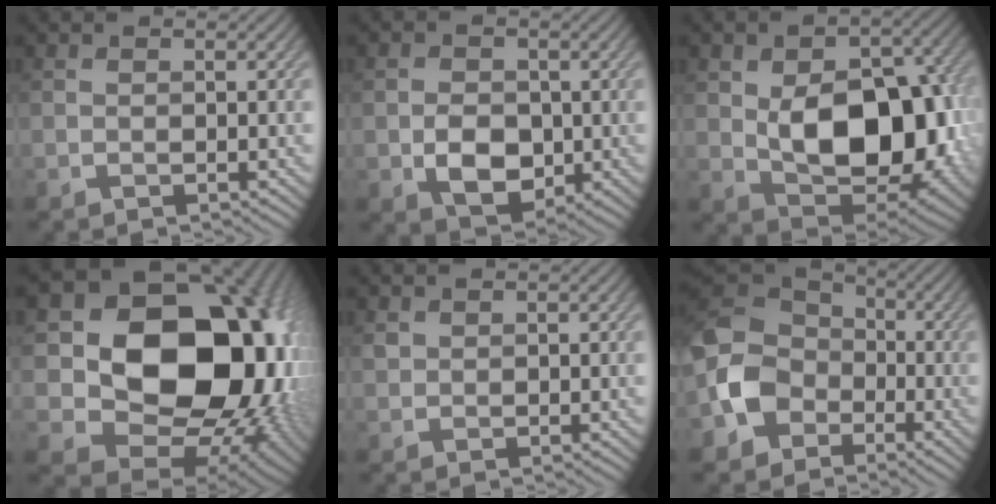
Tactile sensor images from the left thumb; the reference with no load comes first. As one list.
[{"total": 5.3, "force": [-1.0, 4.0, 3.4], "torque": [-0.064, -0.007, -0.020]}, {"total": 13.7, "force": [-0.7, 8.6, 10.6], "torque": [-0.159, -0.012, -0.001]}, {"total": 21.9, "force": [3.2, 17.5, 12.9], "torque": [-0.245, -0.029, 0.099]}, {"total": 1.3, "force": [0.7, 1.0, 0.3], "torque": [-0.009, -0.001, 0.017]}, {"total": 9.9, "force": [-3.4, 8.0, 4.7], "torque": [-0.128, -0.004, -0.087]}]